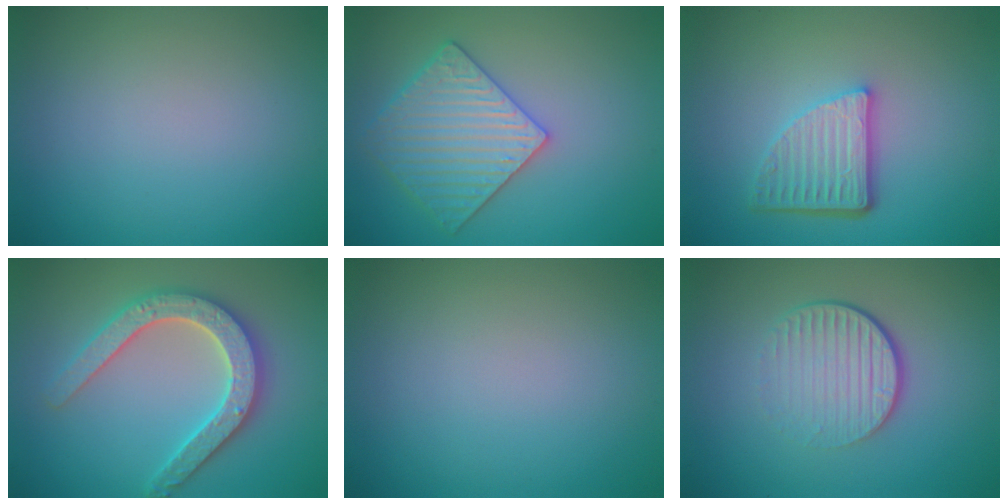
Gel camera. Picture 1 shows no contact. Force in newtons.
{"total": 4.9, "press": 4.5, "slide": 1.9}
{"total": 4.8, "press": 3.5, "slide": 3.3}
{"total": 5.3, "press": 5.2, "slide": 1.0}
{"total": 0.0}
{"total": 4.6, "press": 2.8, "slide": 3.6}